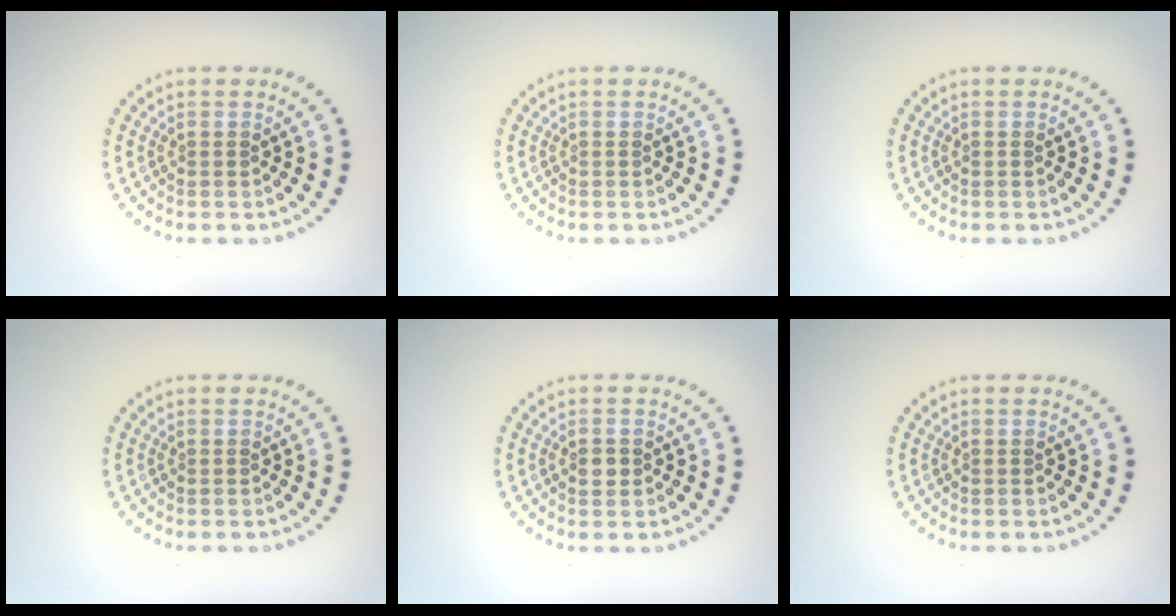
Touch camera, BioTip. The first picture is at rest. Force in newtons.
{"total": 0.0}
{"total": 0.0}
{"total": 0.0}
{"total": 1.5, "press": 1.5, "slide": 0.3}
{"total": 0.0}